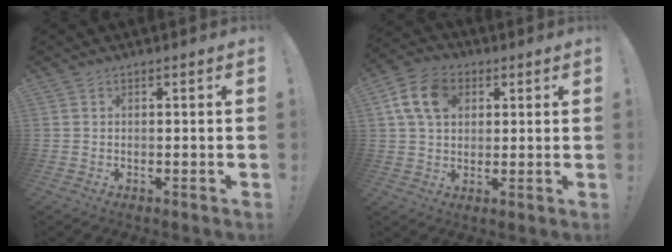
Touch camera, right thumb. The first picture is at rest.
{"total": 11.9, "force": [4.1, 8.6, 7.1], "torque": [-0.124, 0.006, 0.080]}